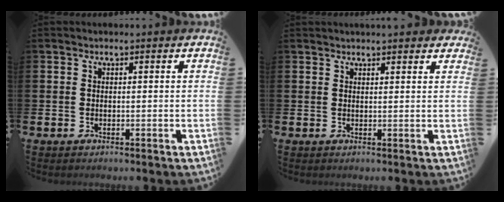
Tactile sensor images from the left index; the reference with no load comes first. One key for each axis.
{"total": 1.7, "fx": 1.7, "fy": 0.1, "fz": 0.1, "tx": 0.007, "ty": -0.007, "tz": 0.029}